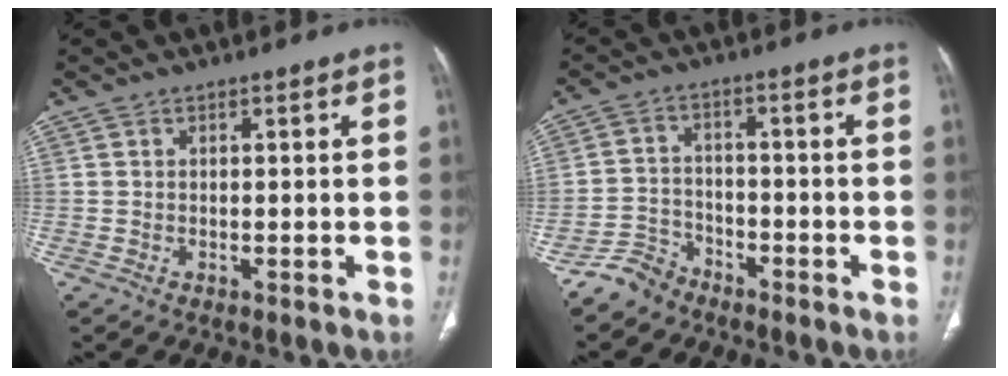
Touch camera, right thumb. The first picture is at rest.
{"total": 5.1, "force": [-4.3, 2.7, 0.1], "torque": [0.008, 0.027, -0.091]}